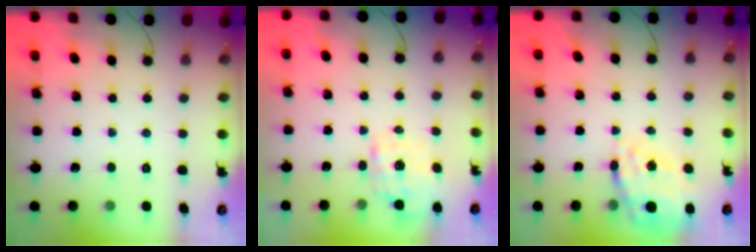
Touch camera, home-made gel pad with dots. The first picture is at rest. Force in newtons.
{"total": 1.9, "press": 1.8, "slide": 0.5}
{"total": 18.2, "press": 17.8, "slide": 3.7}